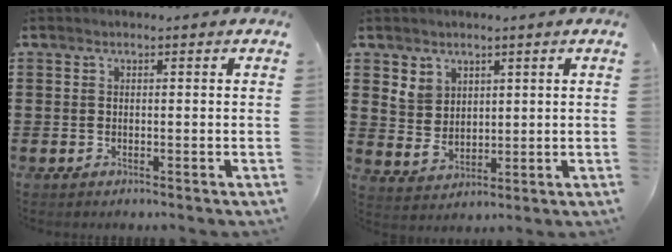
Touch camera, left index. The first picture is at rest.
{"total": 4.6, "force": [2.8, 3.5, 1.2], "torque": [-0.031, 0.006, 0.051]}